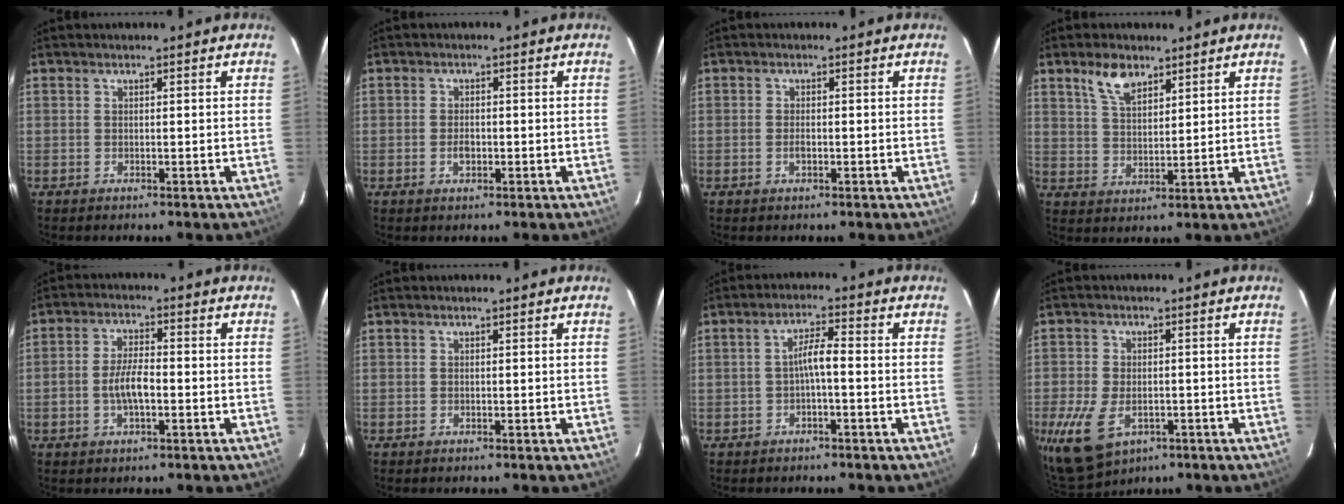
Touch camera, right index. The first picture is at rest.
{"total": 2.2, "force": [-0.7, 1.3, 1.7], "torque": [-0.032, 0.001, -0.012]}
{"total": 1.5, "force": [-0.5, 0.7, 1.2], "torque": [-0.026, 0.001, -0.010]}
{"total": 6.4, "force": [4.3, 3.1, 3.6], "torque": [-0.064, 0.006, 0.083]}
{"total": 5.6, "force": [-1.5, 2.2, 4.9], "torque": [-0.099, 0.007, -0.026]}
{"total": 0.0}
{"total": 3.4, "force": [-1.0, 0.4, 3.2], "torque": [-0.062, 0.010, -0.018]}
{"total": 10.5, "force": [-4.2, 6.5, 7.0], "torque": [-0.165, -0.027, -0.067]}